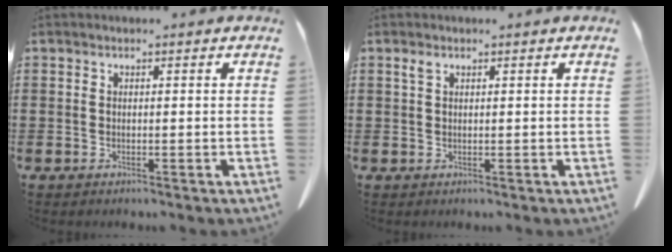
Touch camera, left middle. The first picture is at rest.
{"total": 1.0, "force": [0.6, 0.5, 0.7], "torque": [-0.018, 0.001, 0.012]}